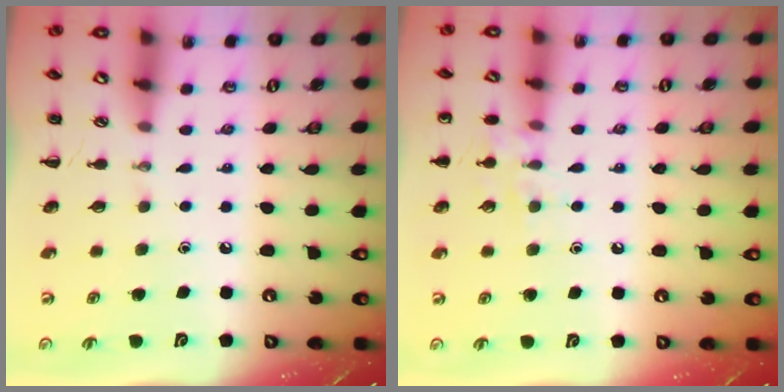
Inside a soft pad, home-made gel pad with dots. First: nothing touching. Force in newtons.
{"total": 8.3, "press": 8.1, "slide": 1.6}